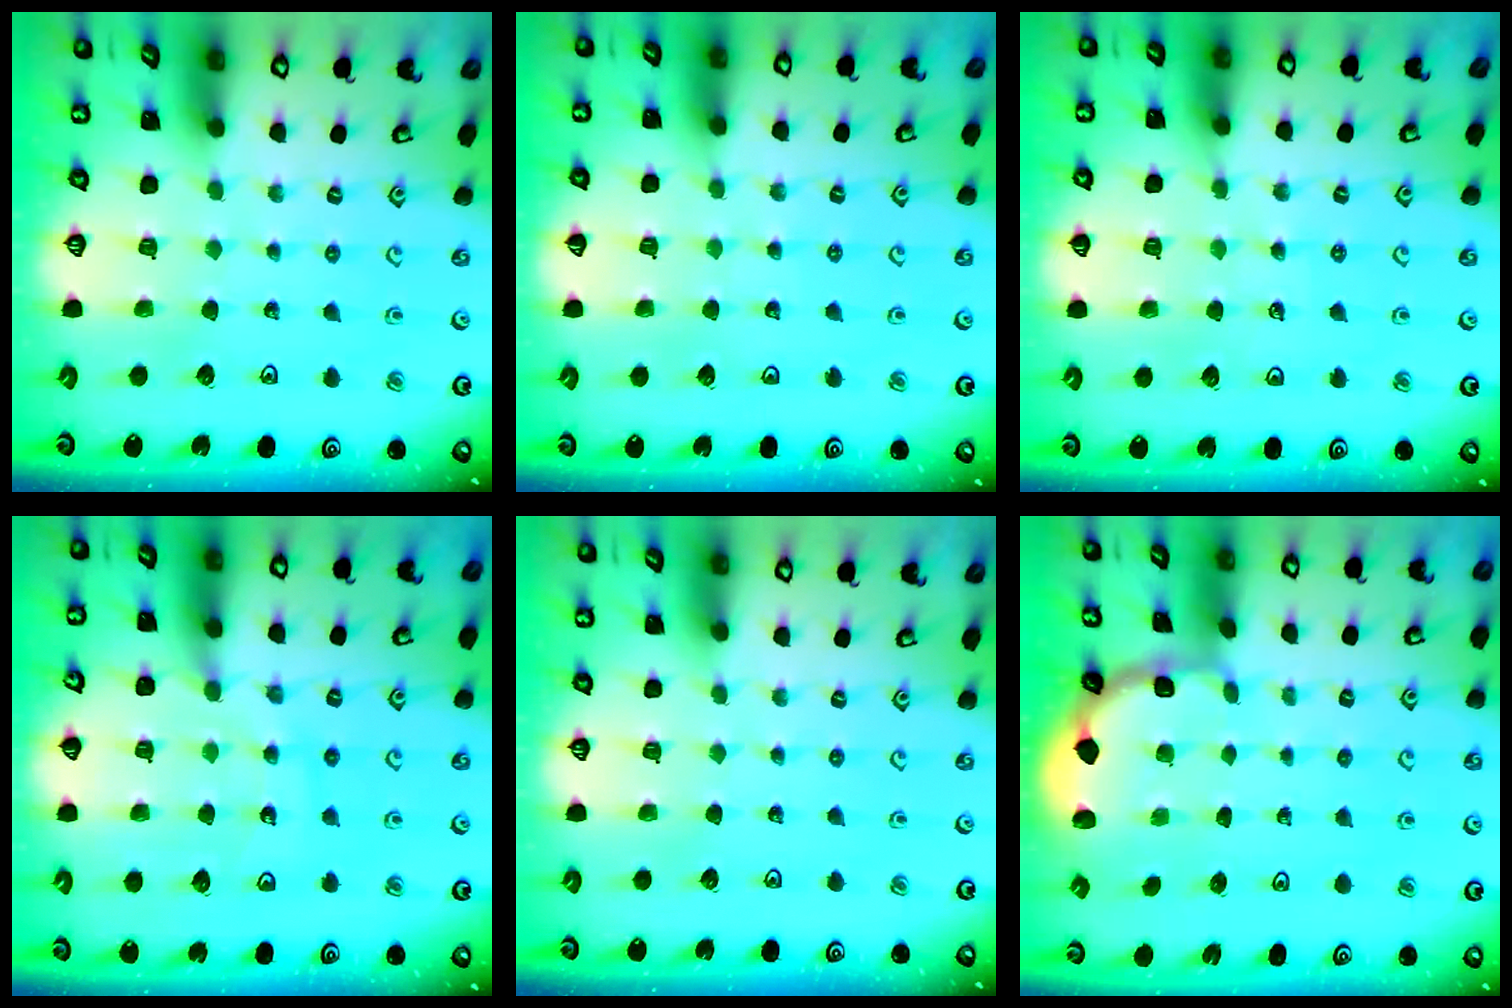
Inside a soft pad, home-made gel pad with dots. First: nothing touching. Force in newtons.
{"total": 2.8, "press": 2.8, "slide": 0.3}
{"total": 6.0, "press": 5.6, "slide": 2.3}
{"total": 14.0, "press": 13.5, "slide": 3.5}
{"total": 0.0}
{"total": 1.8, "press": 1.6, "slide": 0.7}